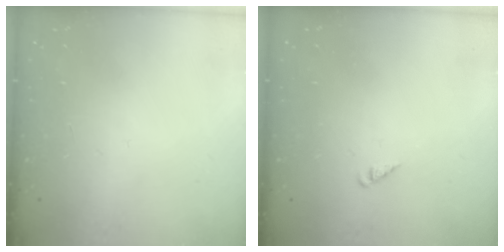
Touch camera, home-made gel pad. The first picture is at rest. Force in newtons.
{"total": 1.4, "press": 1.4, "slide": 0.3}